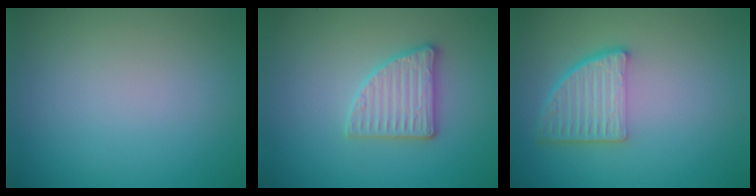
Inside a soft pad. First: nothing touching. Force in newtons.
{"total": 2.9, "press": 2.8, "slide": 0.5}
{"total": 5.1, "press": 3.8, "slide": 3.5}